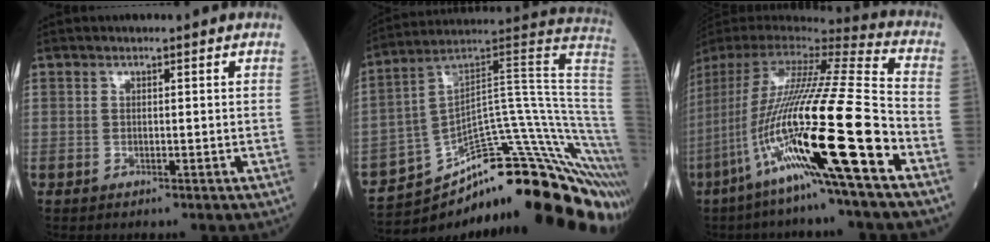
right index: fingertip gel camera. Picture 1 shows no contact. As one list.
[{"total": 24.7, "force": [-16.9, 2.6, 17.8], "torque": [-0.105, 0.065, -0.236]}, {"total": 26.2, "force": [-9.4, 0.6, 24.5], "torque": [-0.479, -0.045, -0.177]}]